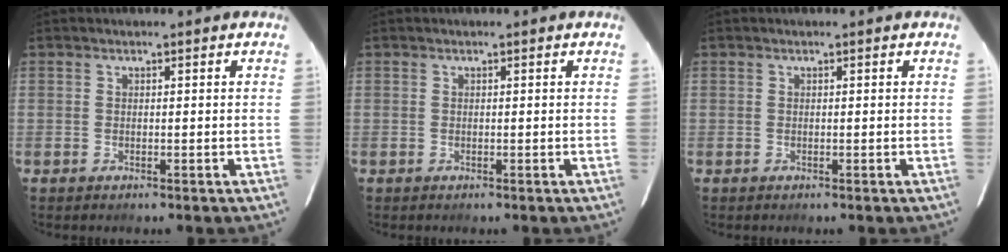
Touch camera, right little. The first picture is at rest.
{"total": 0.0}
{"total": 0.0}